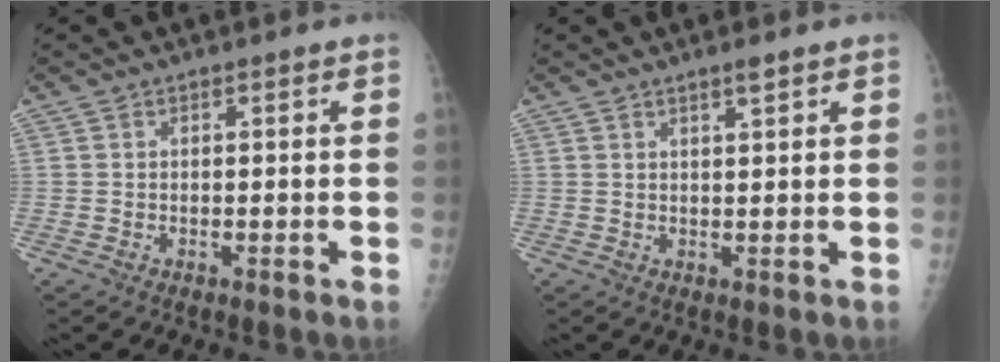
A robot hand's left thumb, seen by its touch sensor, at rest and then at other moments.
{"total": 2.0, "force": [1.4, 0.2, 1.4], "torque": [-0.022, -0.010, 0.025]}